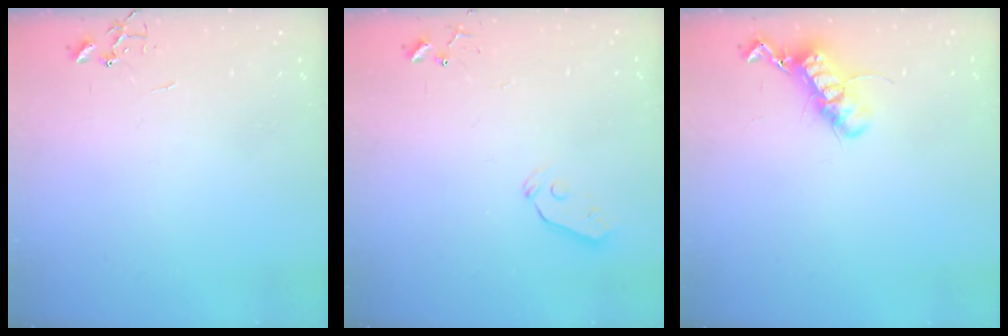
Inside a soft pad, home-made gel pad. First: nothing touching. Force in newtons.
{"total": 3.4, "press": 3.4, "slide": 0.4}
{"total": 12.2, "press": 12.2, "slide": 0.9}